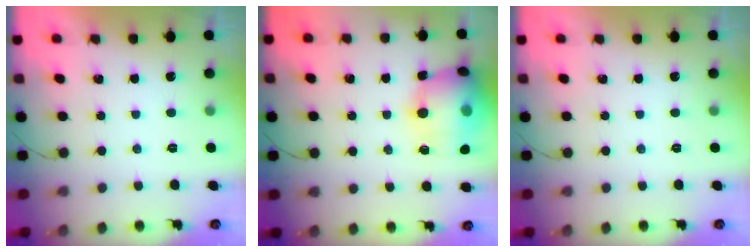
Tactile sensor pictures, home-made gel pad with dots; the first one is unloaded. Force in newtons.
{"total": 17.0, "press": 16.8, "slide": 2.7}
{"total": 0.0}